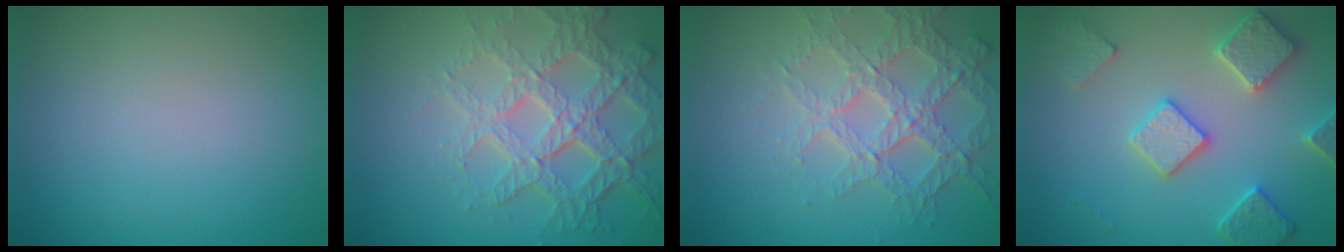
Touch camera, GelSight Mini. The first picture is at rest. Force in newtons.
{"total": 7.3, "press": 5.2, "slide": 5.2}
{"total": 4.0, "press": 3.9, "slide": 1.0}
{"total": 4.2, "press": 4.1, "slide": 1.1}